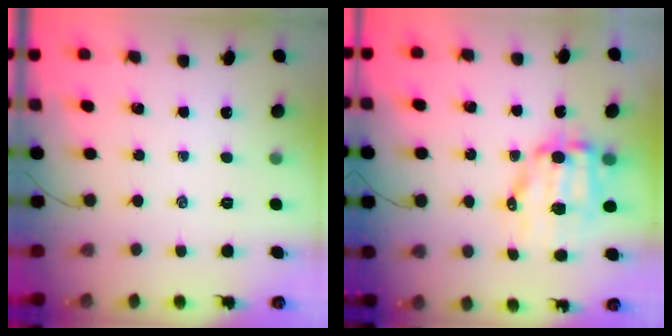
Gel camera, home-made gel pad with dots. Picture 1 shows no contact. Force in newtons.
{"total": 9.9, "press": 9.6, "slide": 2.1}